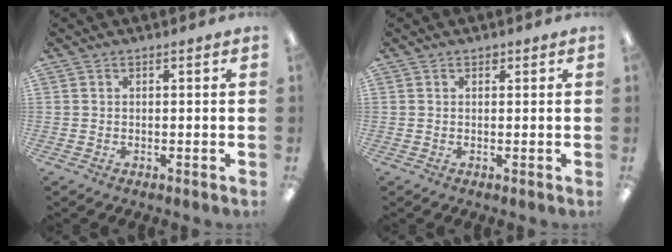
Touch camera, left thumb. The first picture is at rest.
{"total": 0.9, "force": [0.7, 0.4, 0.4], "torque": [0.000, -0.002, 0.010]}